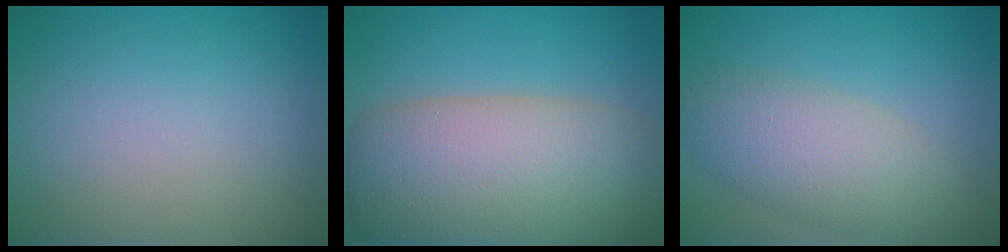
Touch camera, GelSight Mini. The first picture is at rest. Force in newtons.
{"total": 11.8, "press": 11.8, "slide": 0.8}
{"total": 5.4, "press": 5.4, "slide": 0.2}